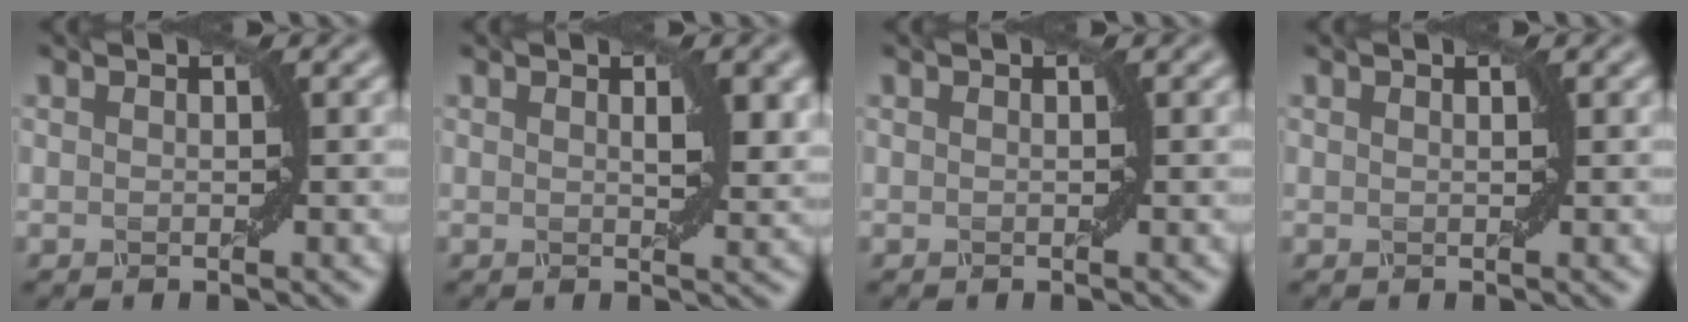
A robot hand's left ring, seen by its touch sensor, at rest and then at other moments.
{"total": 2.3, "force": [0.8, 0.7, 2.0], "torque": [-0.022, 0.000, 0.016]}
{"total": 0.0}
{"total": 0.0}